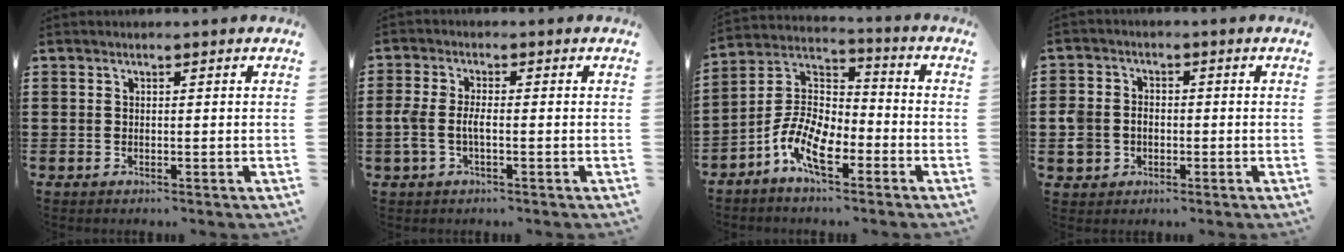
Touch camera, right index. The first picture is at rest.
{"total": 3.0, "force": [-0.8, 0.9, 2.8], "torque": [-0.072, -0.006, -0.023]}
{"total": 9.2, "force": [-5.2, 4.0, 6.5], "torque": [-0.168, -0.016, -0.108]}
{"total": 3.8, "force": [-1.2, 3.4, 1.4], "torque": [-0.048, 0.003, -0.029]}